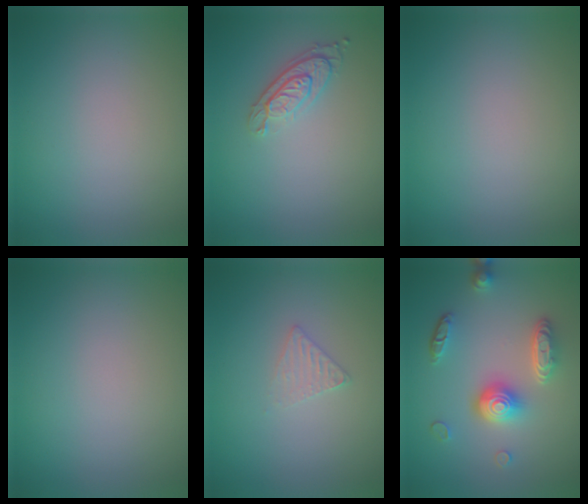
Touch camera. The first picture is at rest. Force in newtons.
{"total": 2.4, "press": 1.9, "slide": 1.4}
{"total": 0.0}
{"total": 0.0}
{"total": 1.4, "press": 1.3, "slide": 0.2}
{"total": 4.8, "press": 3.7, "slide": 3.0}